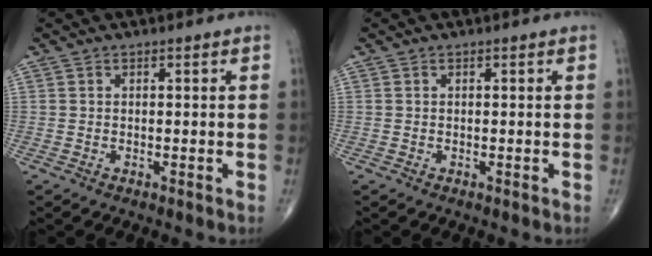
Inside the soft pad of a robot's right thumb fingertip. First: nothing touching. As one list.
[{"total": 0.0}]